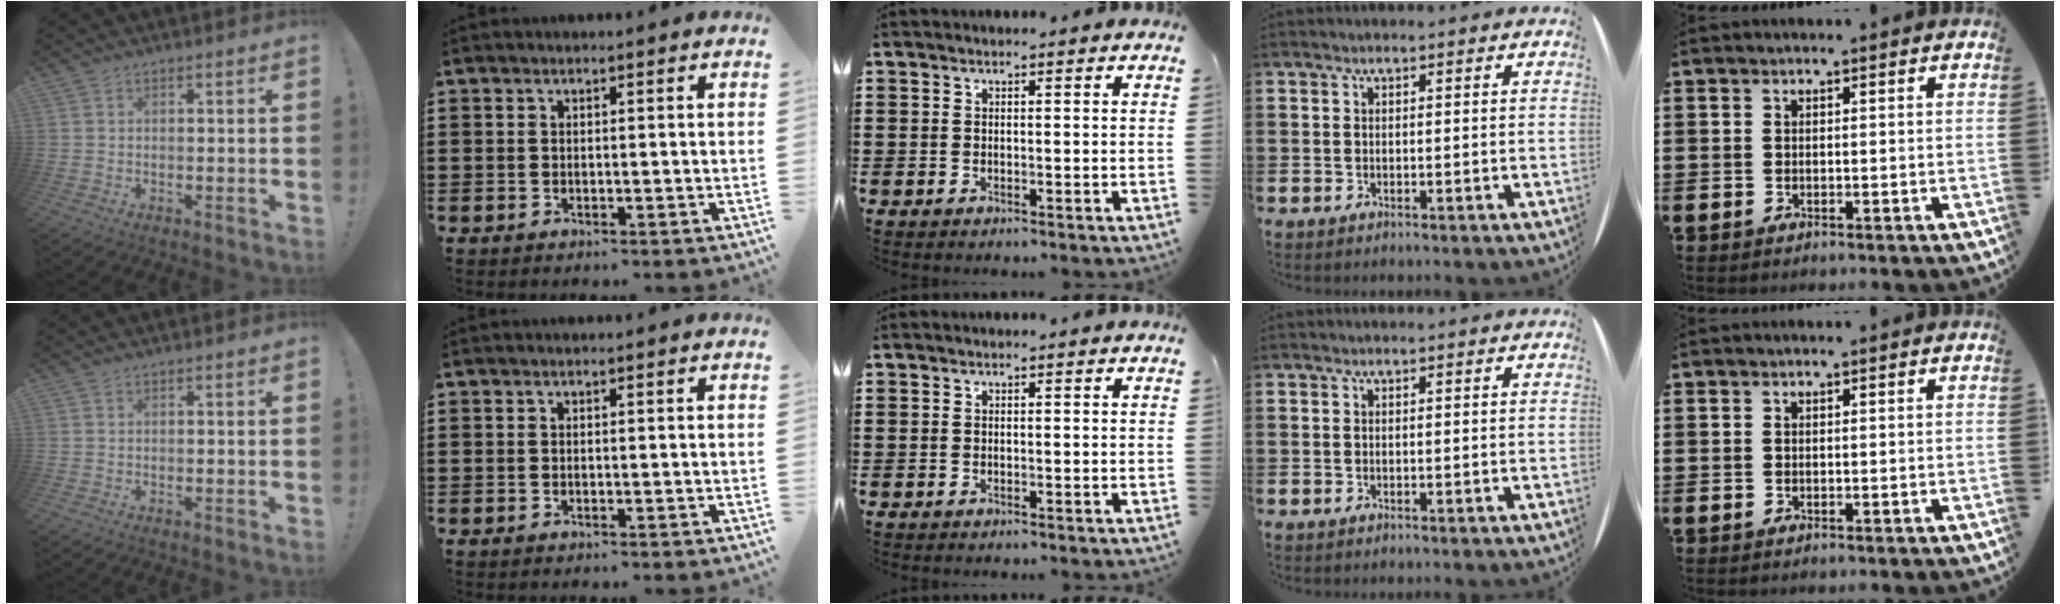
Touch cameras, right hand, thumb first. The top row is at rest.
{}